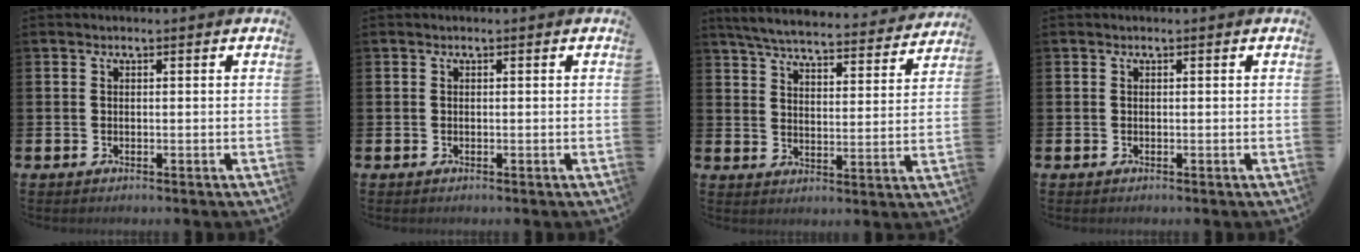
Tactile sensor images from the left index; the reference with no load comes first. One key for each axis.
{"total": 0.0}
{"total": 6.3, "fx": 6.1, "fy": 0.7, "fz": 1.6, "tx": -0.050, "ty": -0.045, "tz": 0.103}
{"total": 0.0}